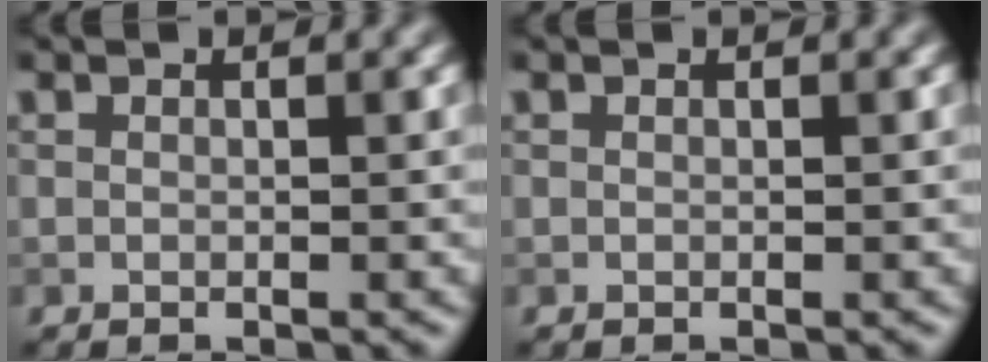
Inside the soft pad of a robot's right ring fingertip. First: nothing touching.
{"total": 0.0}